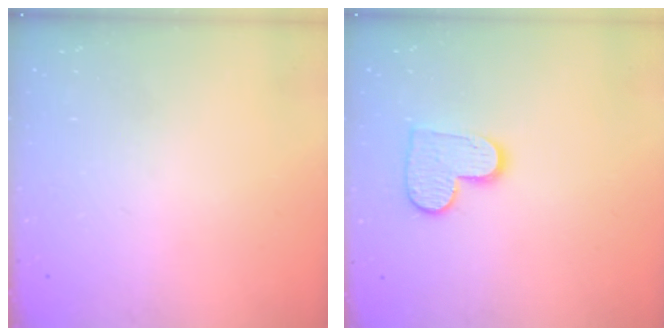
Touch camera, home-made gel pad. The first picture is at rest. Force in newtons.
{"total": 9.6, "press": 9.6, "slide": 0.6}